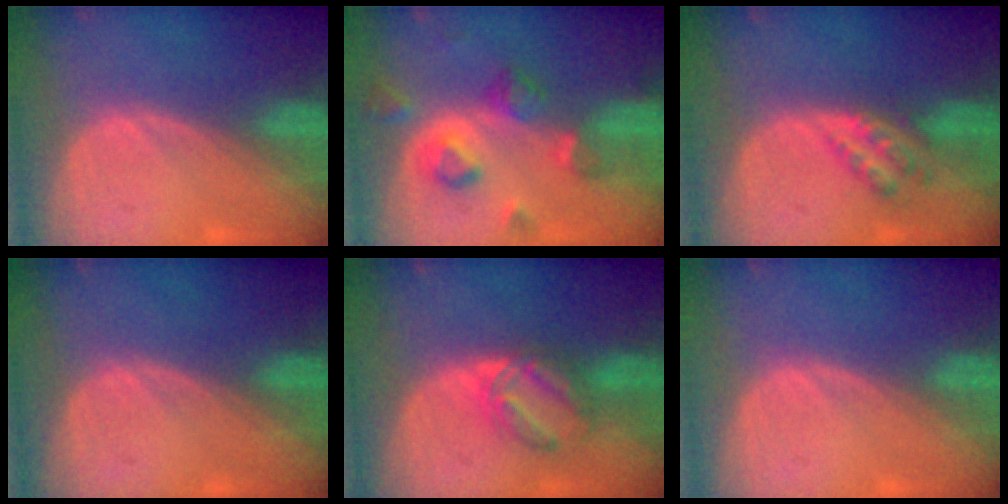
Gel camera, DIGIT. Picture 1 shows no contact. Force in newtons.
{"total": 7.3, "press": 6.9, "slide": 2.5}
{"total": 4.5, "press": 4.0, "slide": 2.0}
{"total": 0.0}
{"total": 5.8, "press": 5.5, "slide": 1.8}
{"total": 0.0}